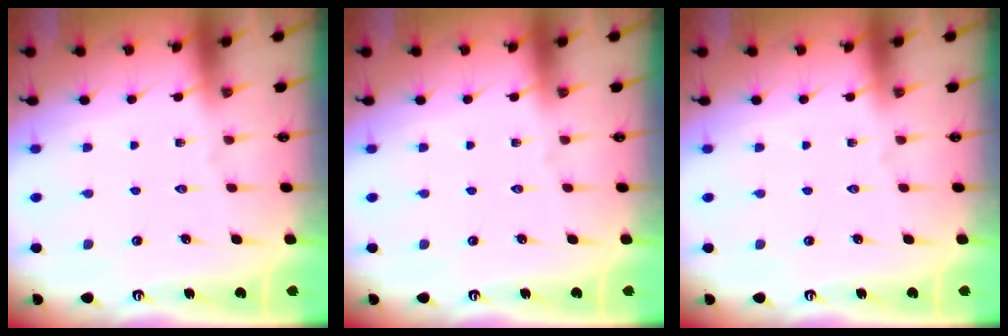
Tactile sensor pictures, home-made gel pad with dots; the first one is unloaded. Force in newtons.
{"total": 0.0}
{"total": 0.0}